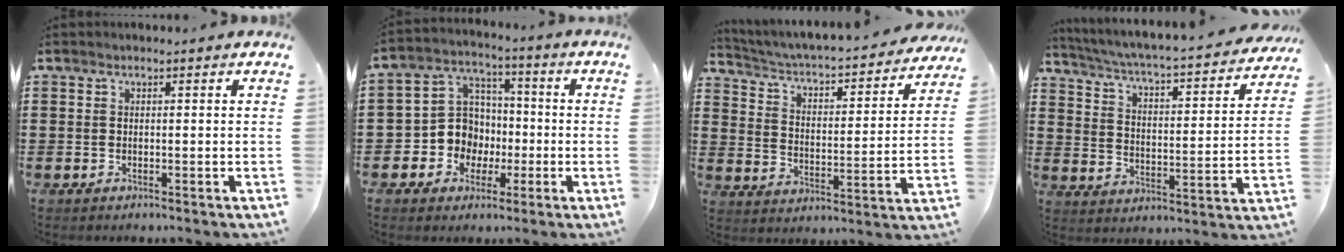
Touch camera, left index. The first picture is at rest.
{"total": 9.2, "force": [-1.6, 8.7, 2.5], "torque": [-0.100, 0.007, -0.029]}
{"total": 2.8, "force": [2.4, 0.2, 1.3], "torque": [-0.041, -0.034, 0.029]}
{"total": 3.3, "force": [2.8, -0.2, 1.7], "torque": [-0.051, -0.036, 0.036]}